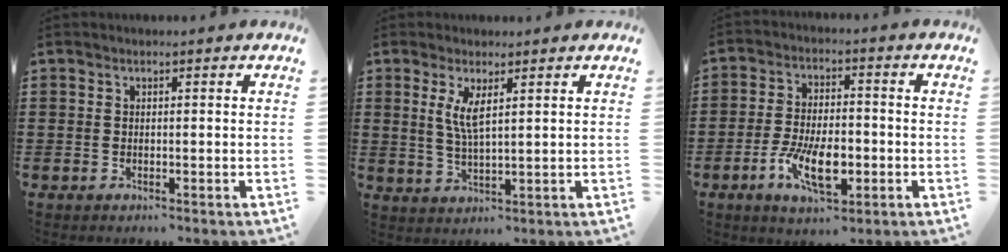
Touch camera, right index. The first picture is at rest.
{"total": 4.2, "force": [1.7, 1.0, 3.7], "torque": [-0.078, 0.003, 0.028]}
{"total": 9.2, "force": [-3.3, 4.0, 7.6], "torque": [-0.157, -0.005, -0.057]}